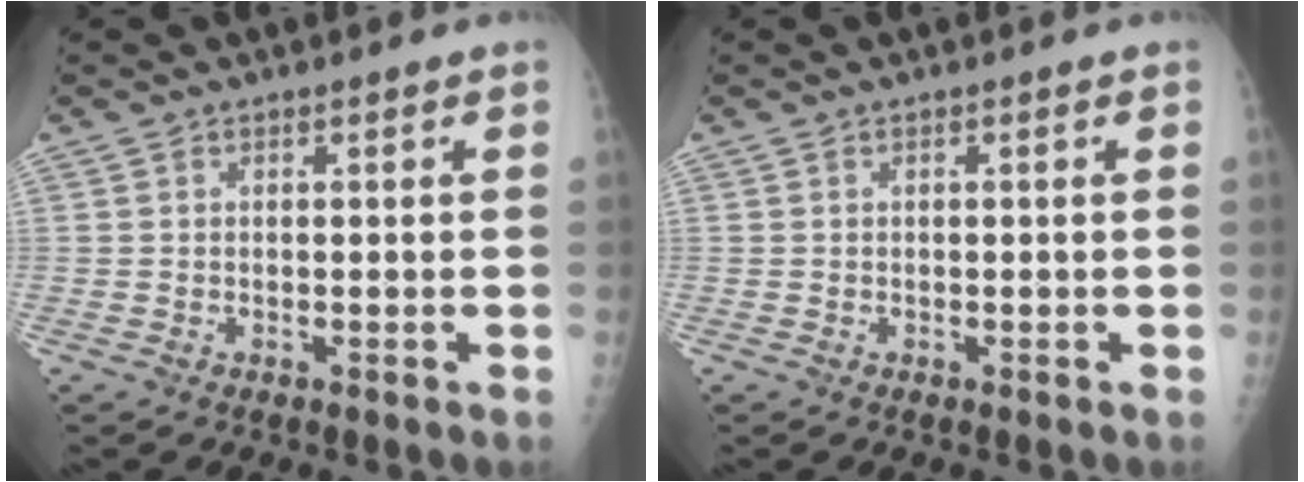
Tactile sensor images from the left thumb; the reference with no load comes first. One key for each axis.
{"total": 0.0}